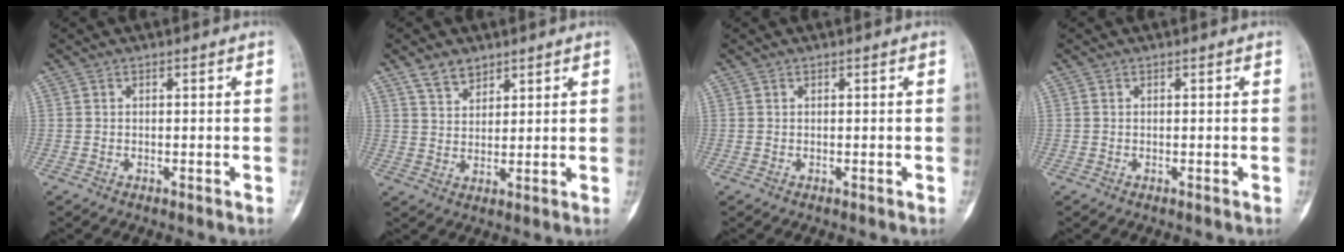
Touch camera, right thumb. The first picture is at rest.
{"total": 4.7, "force": [3.5, 2.6, 1.8], "torque": [-0.015, -0.022, 0.070]}
{"total": 0.0}
{"total": 0.0}